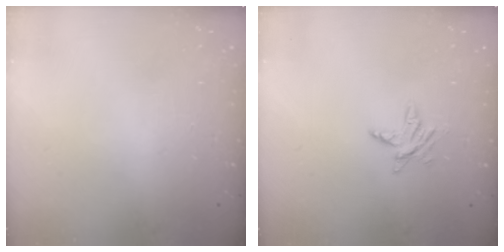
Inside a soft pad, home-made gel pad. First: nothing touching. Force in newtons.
{"total": 5.5, "press": 5.5, "slide": 0.5}